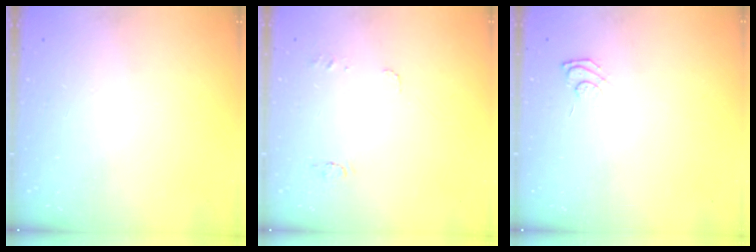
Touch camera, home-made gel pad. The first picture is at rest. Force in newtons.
{"total": 5.2, "press": 5.1, "slide": 0.5}
{"total": 6.1, "press": 5.9, "slide": 1.4}